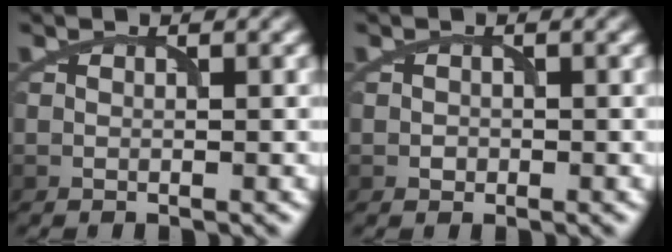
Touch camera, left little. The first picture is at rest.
{"total": 0.7, "force": [-0.2, 0.6, 0.2], "torque": [0.000, -0.002, -0.006]}